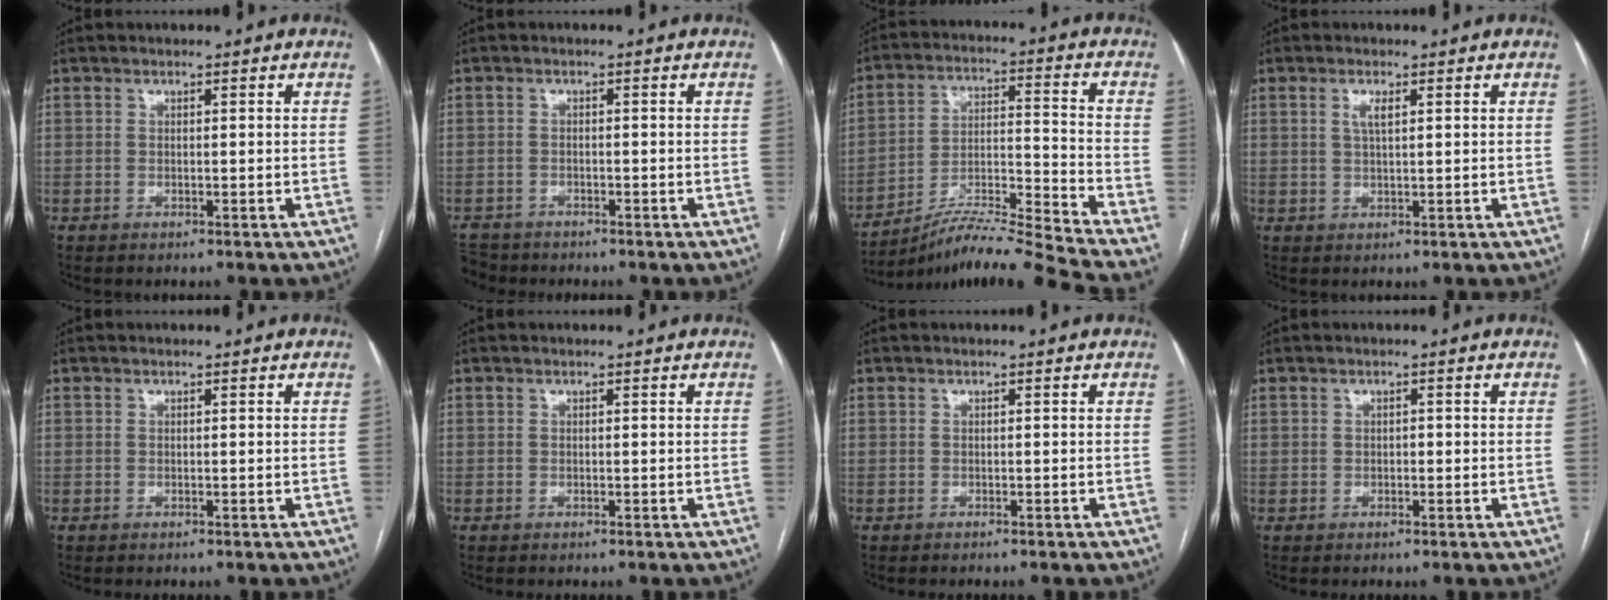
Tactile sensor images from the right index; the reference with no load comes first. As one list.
[{"total": 4.7, "force": [-4.2, 1.9, 0.1], "torque": [-0.003, -0.007, -0.073]}, {"total": 14.8, "force": [-13.5, -3.8, 4.9], "torque": [-0.078, 0.010, -0.238]}, {"total": 2.1, "force": [0.8, 0.4, 1.9], "torque": [-0.041, 0.001, 0.016]}, {"total": 0.0}, {"total": 0.0}, {"total": 1.5, "force": [-1.4, 0.0, 0.6], "torque": [-0.007, -0.001, -0.018]}, {"total": 0.6, "force": [-0.1, 0.4, 0.3], "torque": [-0.005, 0.003, -0.005]}]